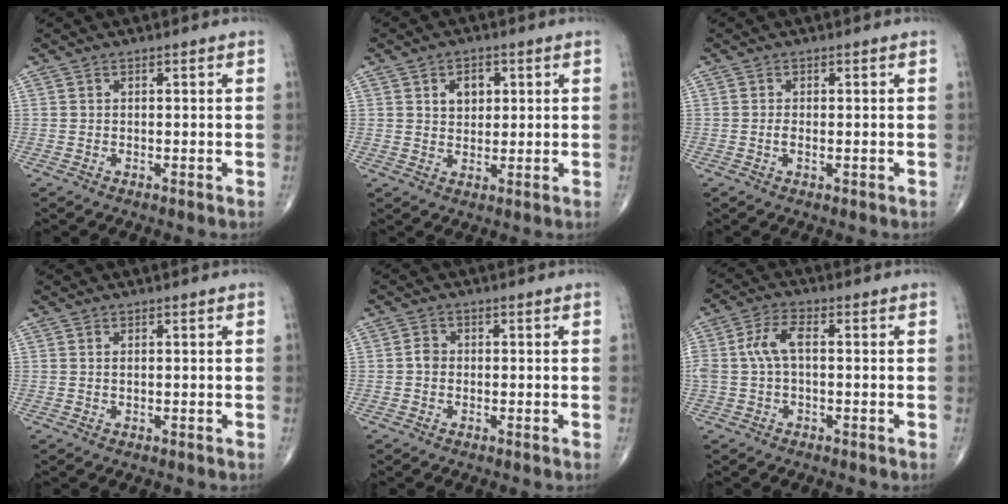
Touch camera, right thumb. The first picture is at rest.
{"total": 4.8, "force": [1.6, 3.4, 2.9], "torque": [-0.025, -0.007, 0.025]}
{"total": 1.4, "force": [-0.2, 0.6, 1.3], "torque": [-0.026, -0.002, -0.005]}
{"total": 0.5, "force": [0.2, 0.1, 0.4], "torque": [-0.010, 0.001, 0.004]}
{"total": 1.8, "force": [-0.3, 1.5, 0.9], "torque": [-0.009, 0.006, -0.008]}
{"total": 6.2, "force": [0.3, 3.0, 5.4], "torque": [-0.131, 0.022, 0.003]}